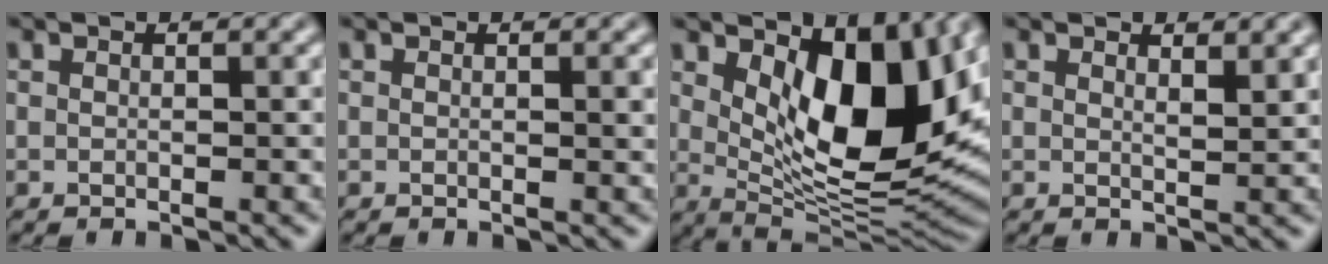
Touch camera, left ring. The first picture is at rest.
{"total": 0.7, "force": [0.1, 0.1, 0.7], "torque": [-0.008, -0.001, 0.000]}
{"total": 11.4, "force": [3.4, 5.2, 9.6], "torque": [-0.137, -0.016, 0.058]}
{"total": 1.6, "force": [1.2, 0.4, 1.0], "torque": [-0.011, -0.001, 0.019]}